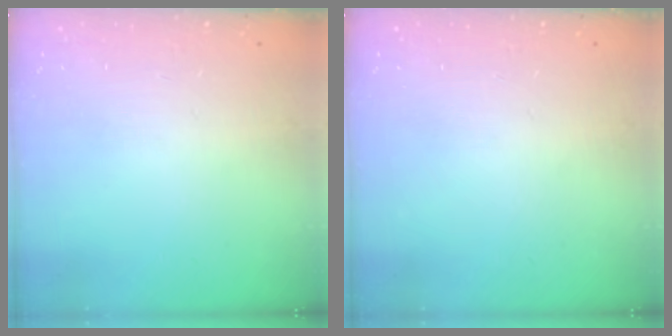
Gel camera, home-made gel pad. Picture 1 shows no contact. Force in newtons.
{"total": 0.0}